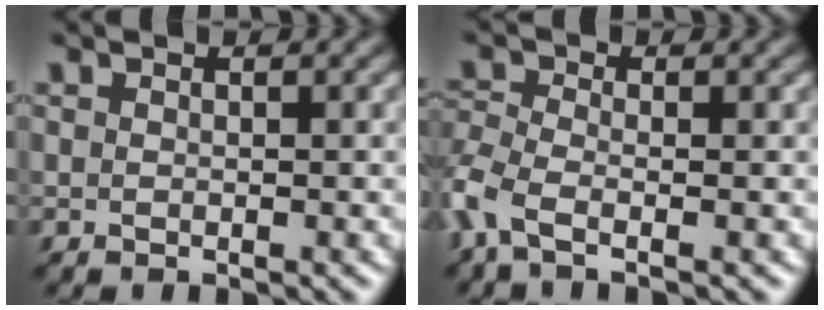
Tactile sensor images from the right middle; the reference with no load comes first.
{"total": 4.3, "force": [-2.2, 1.7, 3.2], "torque": [-0.087, -0.010, -0.064]}